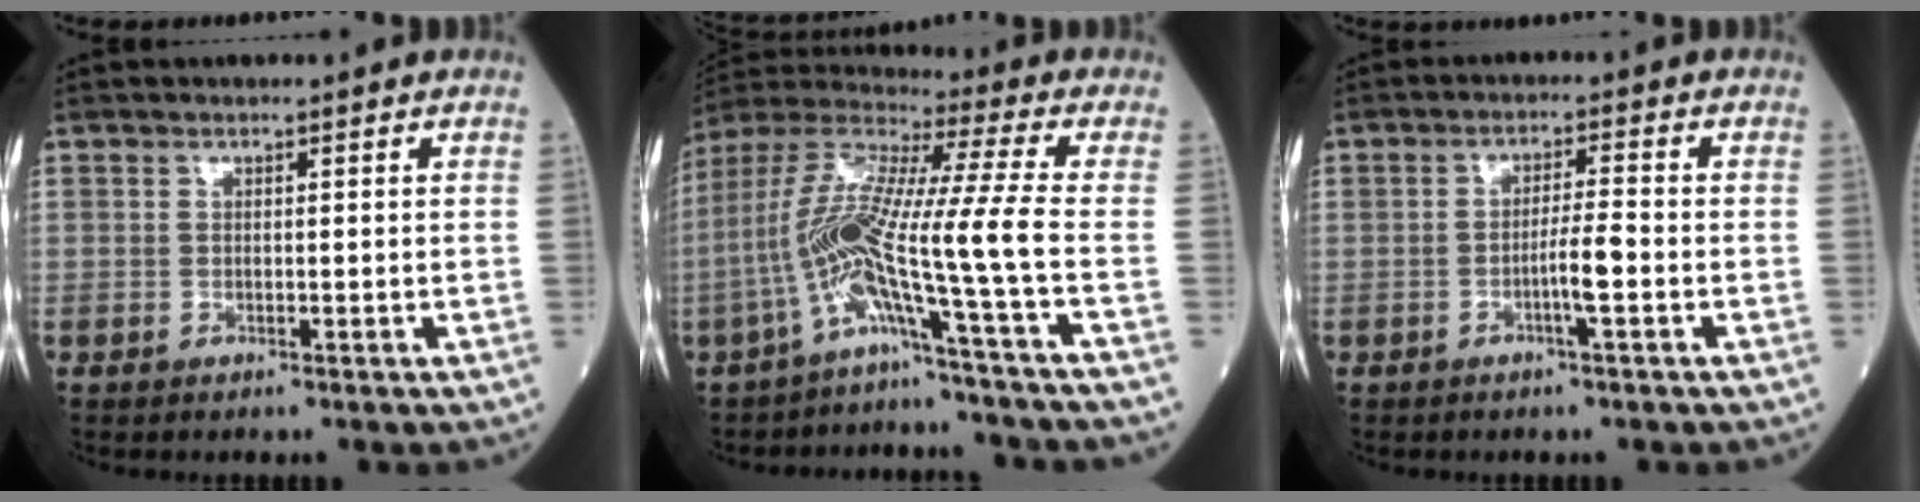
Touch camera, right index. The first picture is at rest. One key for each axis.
{"total": 13.8, "fx": -5.2, "fy": -2.6, "fz": 12.5, "tx": -0.262, "ty": 0.011, "tz": -0.110}
{"total": 3.8, "fx": -1.3, "fy": -0.2, "fz": 3.6, "tx": -0.063, "ty": -0.002, "tz": -0.025}